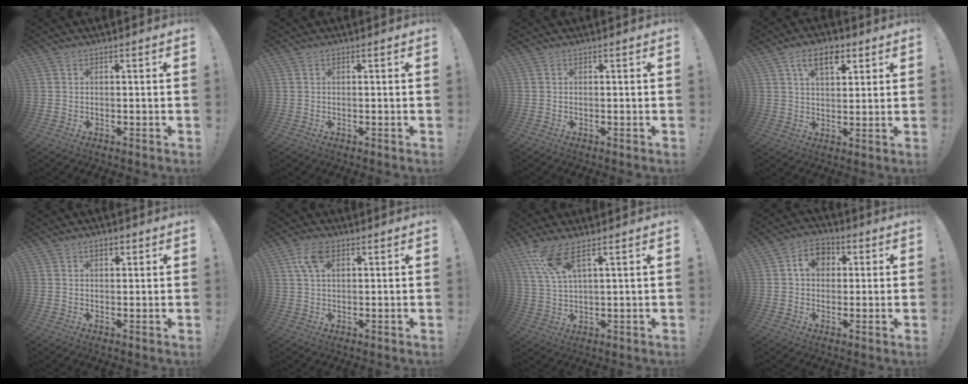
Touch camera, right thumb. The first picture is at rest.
{"total": 0.0}
{"total": 0.0}
{"total": 9.0, "force": [4.6, 4.8, 6.1], "torque": [-0.095, -0.005, 0.082]}
{"total": 2.3, "force": [1.2, 1.3, 1.5], "torque": [-0.025, 0.001, 0.019]}
{"total": 6.8, "force": [2.9, 3.5, 5.1], "torque": [-0.086, 0.000, 0.054]}
{"total": 8.5, "force": [5.4, 1.7, 6.3], "torque": [-0.132, -0.016, 0.100]}
{"total": 7.6, "force": [1.8, 6.0, 4.2], "torque": [-0.059, 0.007, 0.030]}